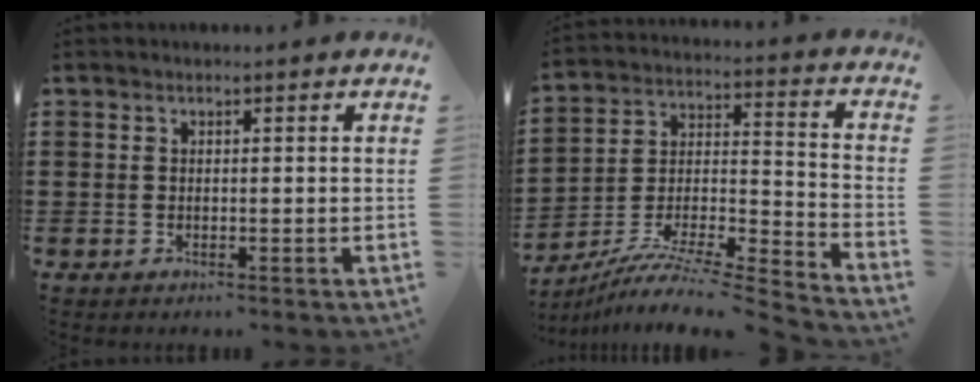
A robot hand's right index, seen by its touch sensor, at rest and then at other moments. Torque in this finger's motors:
{"motor_torque": [0.47, 0.43, 0.23, 0.08]}